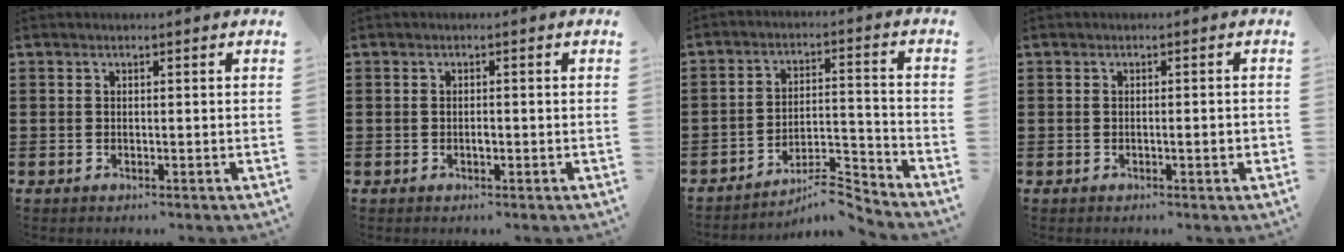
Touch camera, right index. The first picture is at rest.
{"total": 1.4, "force": [-0.3, 0.5, 1.3], "torque": [-0.024, -0.003, -0.005]}
{"total": 6.4, "force": [-5.9, 0.9, 2.4], "torque": [-0.036, 0.008, -0.112]}
{"total": 2.0, "force": [-0.5, 0.2, 1.9], "torque": [-0.031, -0.003, -0.008]}